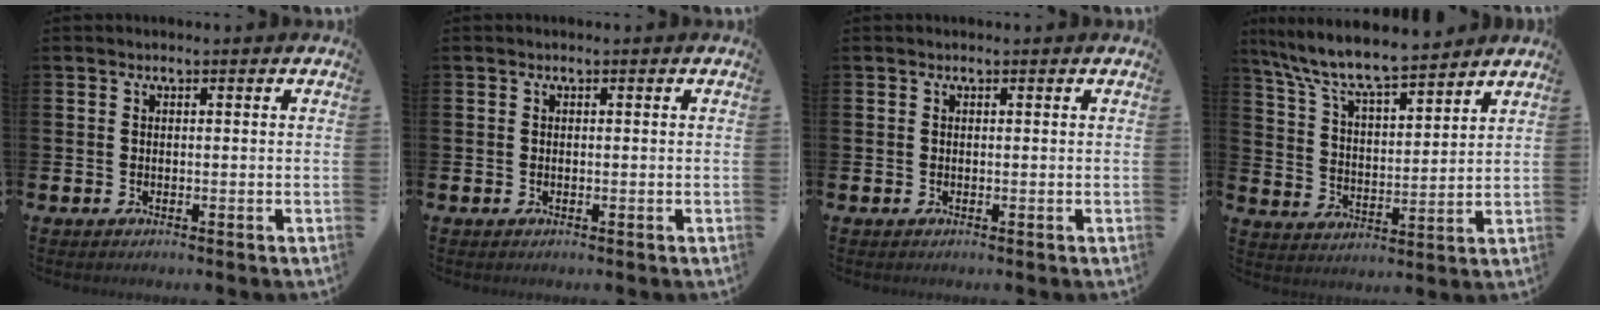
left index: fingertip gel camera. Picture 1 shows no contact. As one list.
[{"total": 0.0}, {"total": 0.0}, {"total": 8.6, "force": [8.0, 1.0, 3.0], "torque": [-0.095, -0.053, 0.142]}]